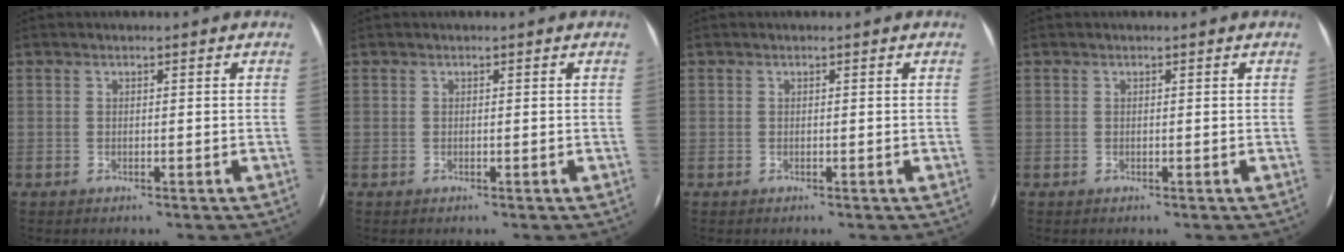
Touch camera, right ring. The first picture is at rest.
{"total": 0.0}
{"total": 0.0}
{"total": 0.0}